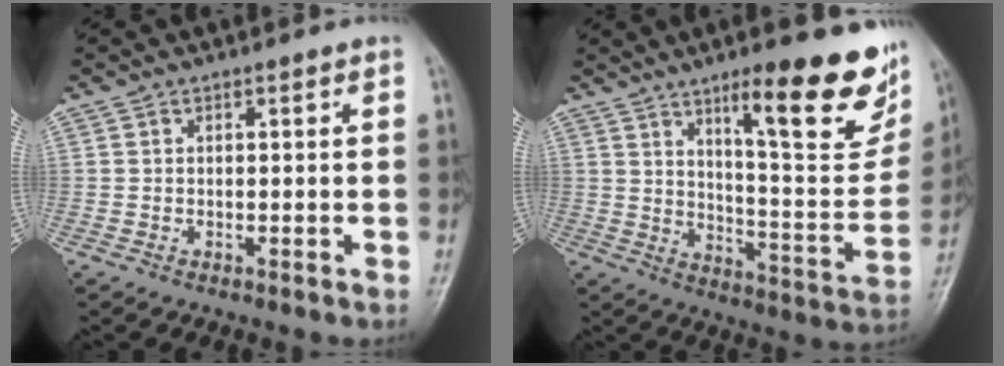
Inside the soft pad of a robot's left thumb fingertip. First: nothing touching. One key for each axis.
{"total": 22.9, "fx": 13.2, "fy": 5.7, "fz": 17.8, "tx": -0.202, "ty": -0.068, "tz": 0.195}